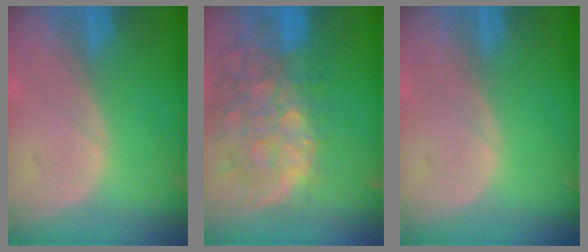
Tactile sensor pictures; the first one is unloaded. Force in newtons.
{"total": 13.6, "press": 11.1, "slide": 7.9}
{"total": 0.0}